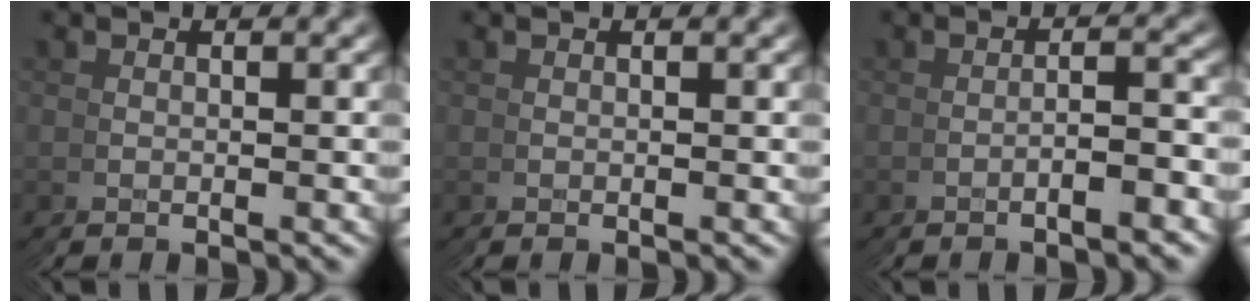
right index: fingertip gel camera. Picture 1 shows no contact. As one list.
[{"total": 0.0}, {"total": 2.0, "force": [-1.5, -0.8, 1.1], "torque": [-0.014, 0.005, -0.030]}]